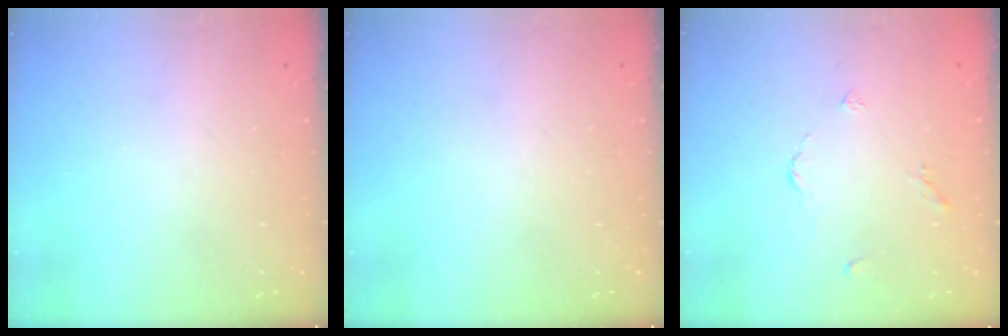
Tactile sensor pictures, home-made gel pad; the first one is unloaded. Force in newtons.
{"total": 0.0}
{"total": 3.3, "press": 3.2, "slide": 0.5}